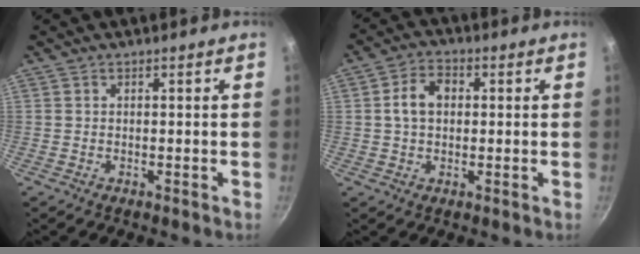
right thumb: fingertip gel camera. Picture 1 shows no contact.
{"total": 6.3, "force": [0.7, 4.5, 4.4], "torque": [-0.063, 0.014, 0.005]}